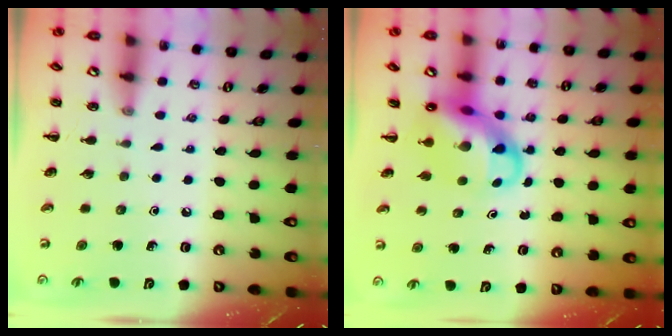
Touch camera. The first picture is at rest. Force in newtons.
{"total": 10.3, "press": 9.9, "slide": 2.6}